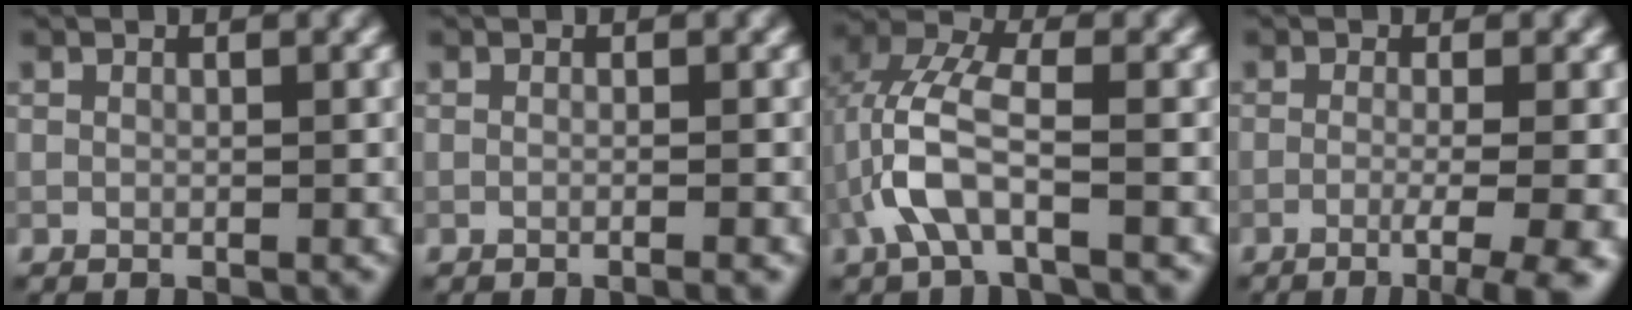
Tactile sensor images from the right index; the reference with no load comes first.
{"total": 1.1, "force": [-0.3, 0.3, 1.0], "torque": [-0.010, -0.005, -0.015]}
{"total": 5.6, "force": [-1.6, 2.3, 4.9], "torque": [-0.108, 0.016, -0.037]}
{"total": 5.0, "force": [-2.0, 1.0, 4.4], "torque": [-0.057, -0.001, -0.034]}